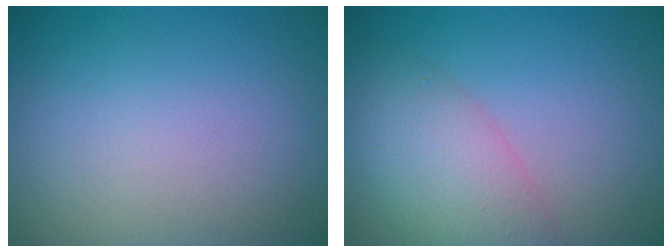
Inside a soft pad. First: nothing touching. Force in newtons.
{"total": 5.8, "press": 5.8, "slide": 0.4}